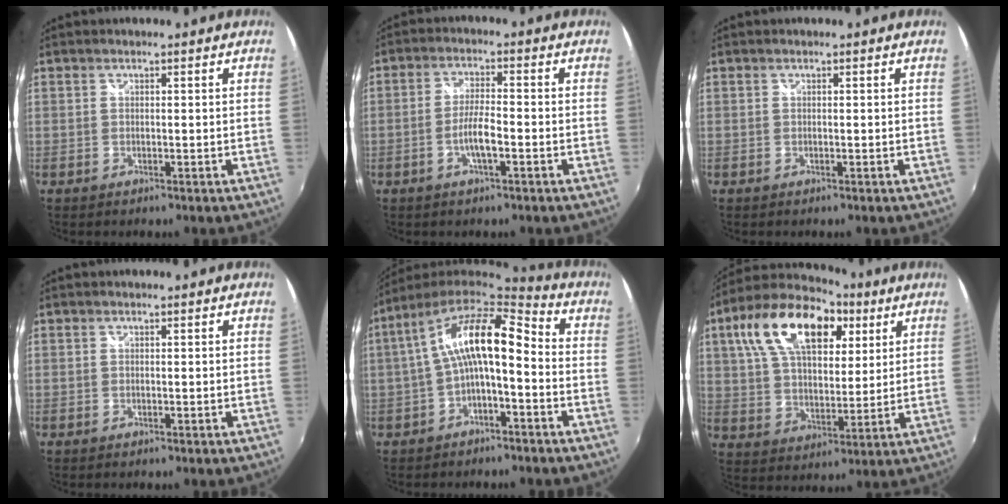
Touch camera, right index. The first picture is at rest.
{"total": 4.9, "force": [-2.0, 0.8, 4.4], "torque": [-0.089, 0.000, -0.037]}
{"total": 0.0}
{"total": 0.0}
{"total": 14.1, "force": [-0.6, 5.0, 13.2], "torque": [-0.246, 0.025, -0.019]}
{"total": 21.3, "force": [9.5, 11.5, 15.1], "torque": [-0.296, 0.050, 0.158]}